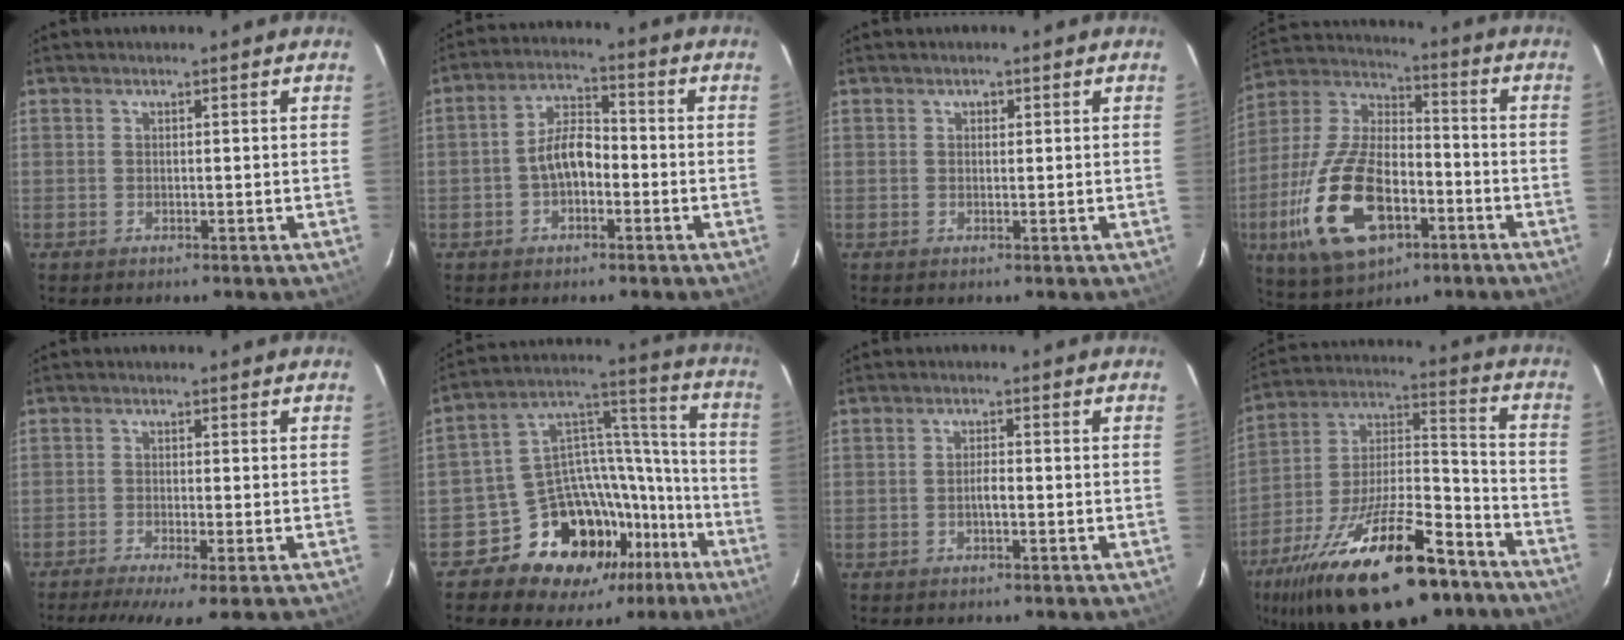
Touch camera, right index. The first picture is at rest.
{"total": 6.6, "force": [-1.8, 3.7, 5.1], "torque": [-0.098, 0.020, -0.029]}
{"total": 0.8, "force": [0.2, 0.7, 0.2], "torque": [-0.001, 0.004, 0.003]}
{"total": 21.2, "force": [-8.1, 10.9, 16.3], "torque": [-0.354, -0.013, -0.138]}
{"total": 6.7, "force": [-4.9, -0.4, 4.5], "torque": [-0.094, -0.022, -0.081]}
{"total": 21.3, "force": [-14.0, 13.8, 8.2], "torque": [-0.138, 0.081, -0.195]}
{"total": 1.7, "force": [-0.6, 0.5, 1.5], "torque": [-0.027, 0.002, -0.012]}
{"total": 28.1, "force": [-18.0, 10.4, 18.9], "torque": [-0.347, -0.012, -0.278]}